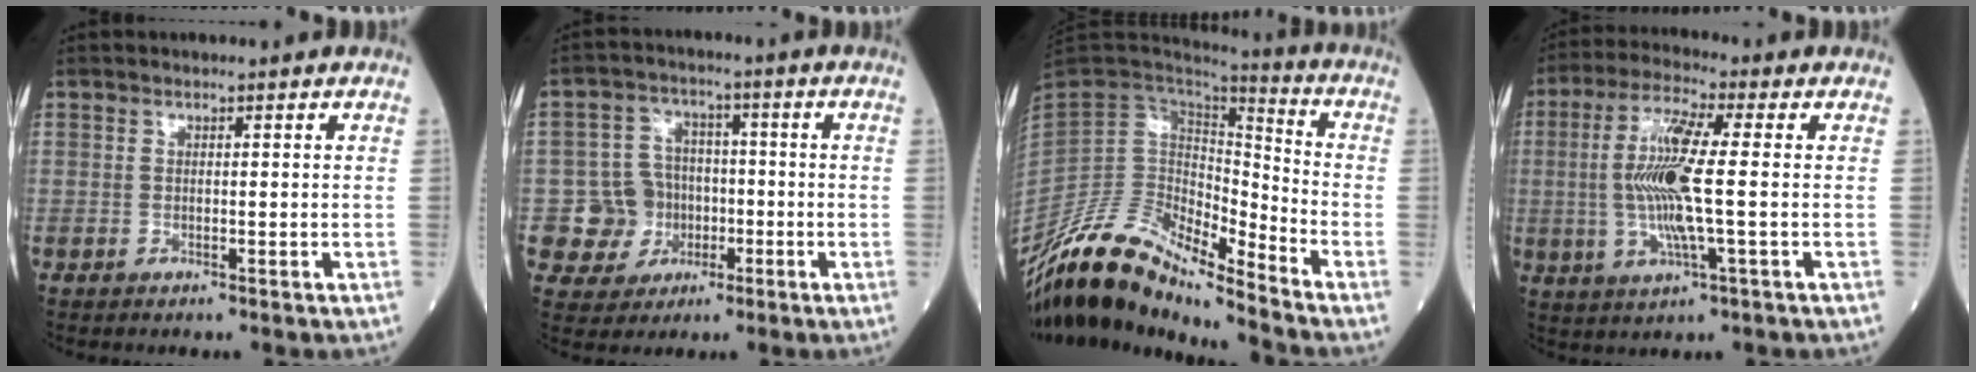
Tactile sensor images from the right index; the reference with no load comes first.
{"total": 7.7, "force": [-1.7, 7.5, 1.2], "torque": [-0.020, 0.015, -0.020]}
{"total": 14.8, "force": [-13.1, 2.9, 6.3], "torque": [-0.117, 0.040, -0.248]}
{"total": 10.8, "force": [-0.1, 0.9, 10.8], "torque": [-0.225, 0.003, -0.004]}